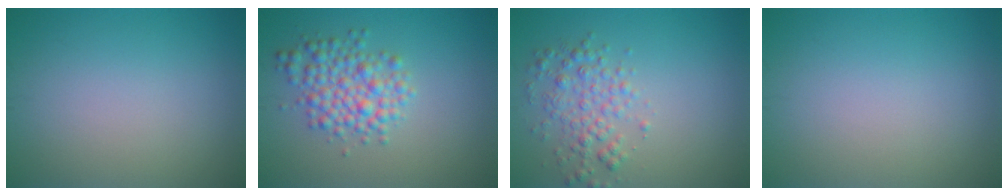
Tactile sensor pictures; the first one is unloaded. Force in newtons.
{"total": 4.3, "press": 4.3, "slide": 0.1}
{"total": 2.9, "press": 2.9, "slide": 0.1}
{"total": 0.0}